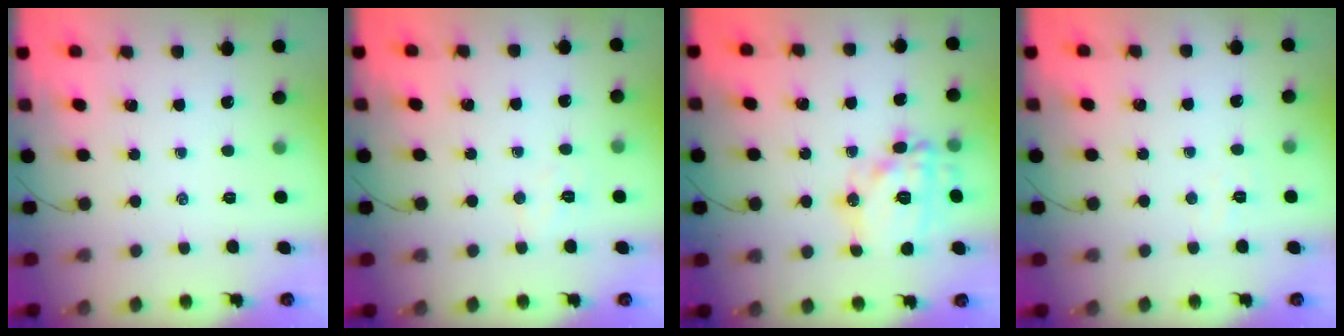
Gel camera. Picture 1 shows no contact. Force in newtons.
{"total": 4.3, "press": 4.2, "slide": 0.9}
{"total": 15.8, "press": 15.8, "slide": 0.6}
{"total": 3.2, "press": 3.1, "slide": 0.7}